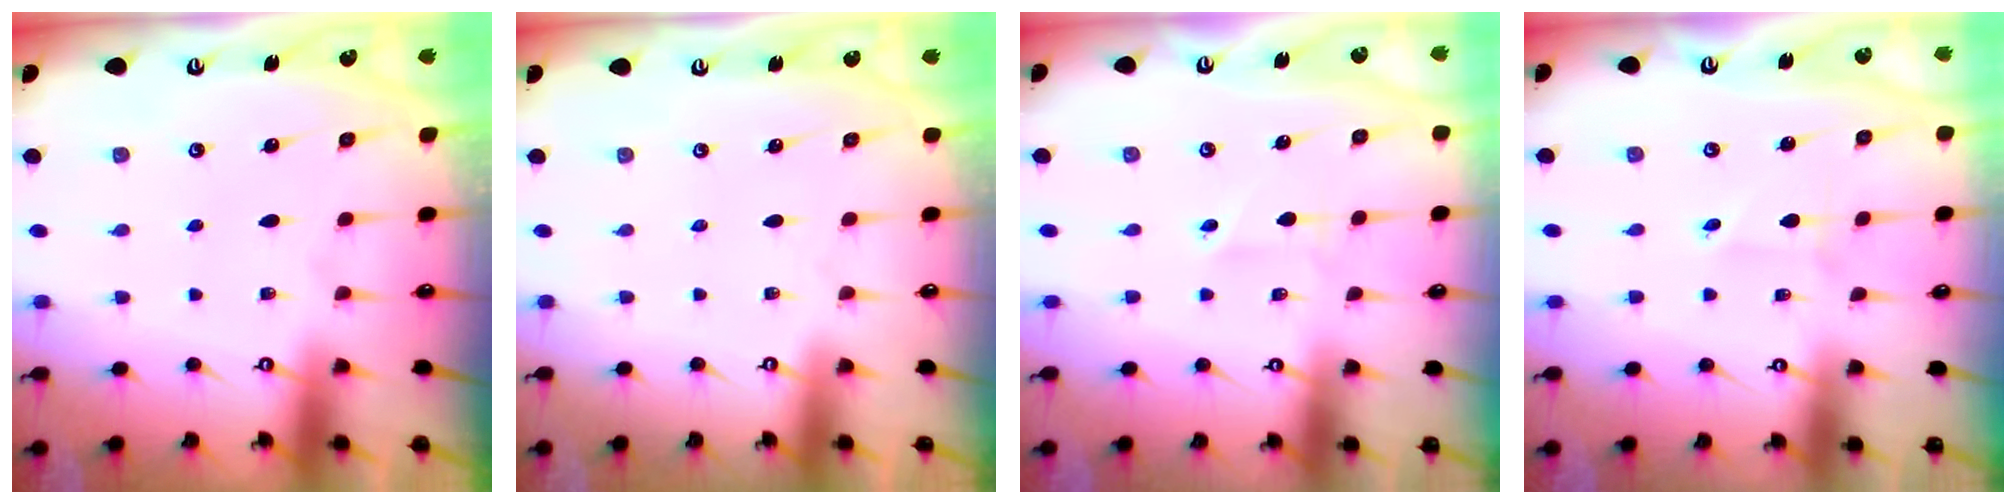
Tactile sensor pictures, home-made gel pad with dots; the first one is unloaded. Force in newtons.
{"total": 0.0}
{"total": 2.1, "press": 2.0, "slide": 0.9}
{"total": 2.2, "press": 2.2, "slide": 0.1}